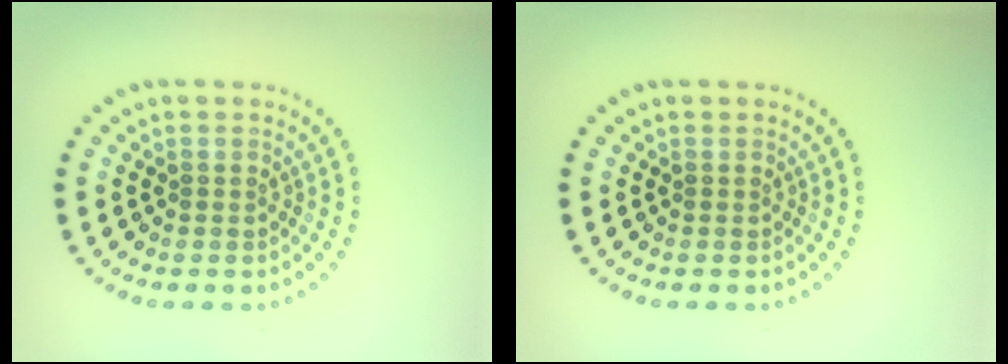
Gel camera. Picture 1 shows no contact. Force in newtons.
{"total": 0.0}